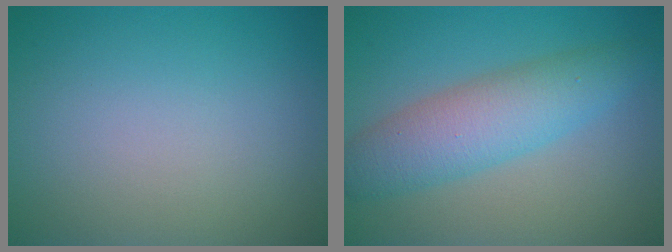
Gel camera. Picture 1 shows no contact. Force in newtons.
{"total": 5.5, "press": 5.5, "slide": 0.2}